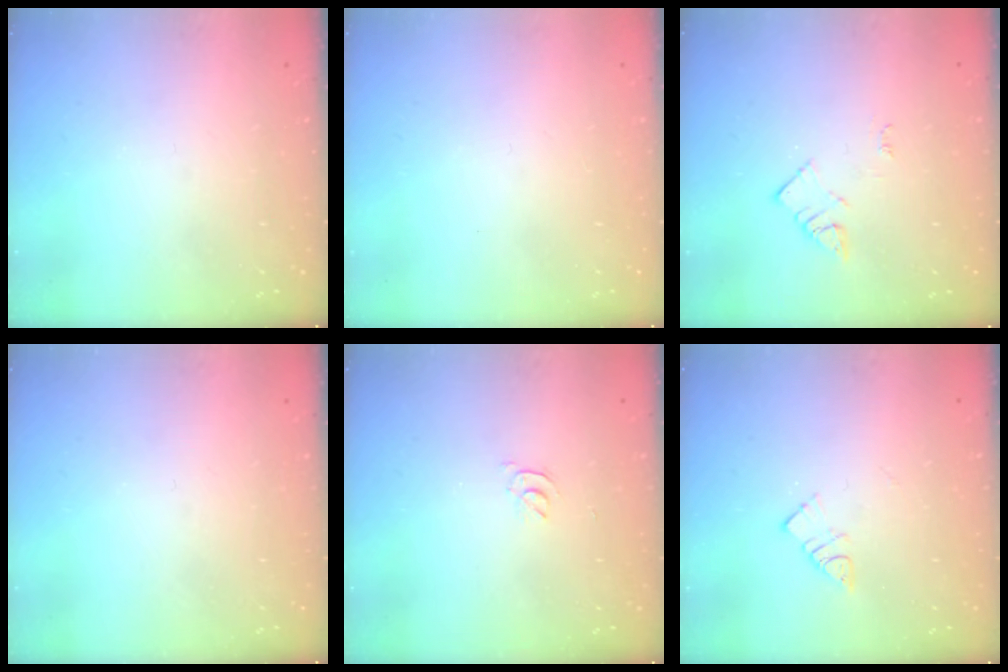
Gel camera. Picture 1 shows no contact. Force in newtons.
{"total": 1.6, "press": 1.6, "slide": 0.1}
{"total": 2.7, "press": 2.6, "slide": 0.4}
{"total": 0.0}
{"total": 2.9, "press": 2.9, "slide": 0.5}
{"total": 5.6, "press": 5.6, "slide": 0.2}